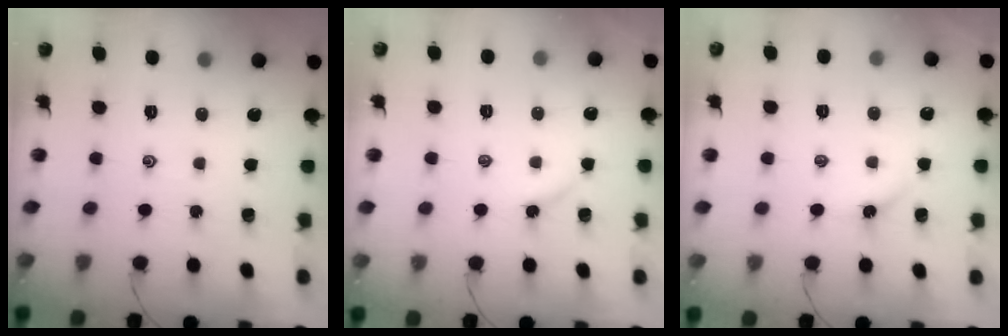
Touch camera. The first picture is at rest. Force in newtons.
{"total": 3.2, "press": 3.1, "slide": 0.4}
{"total": 2.6, "press": 2.6, "slide": 0.3}